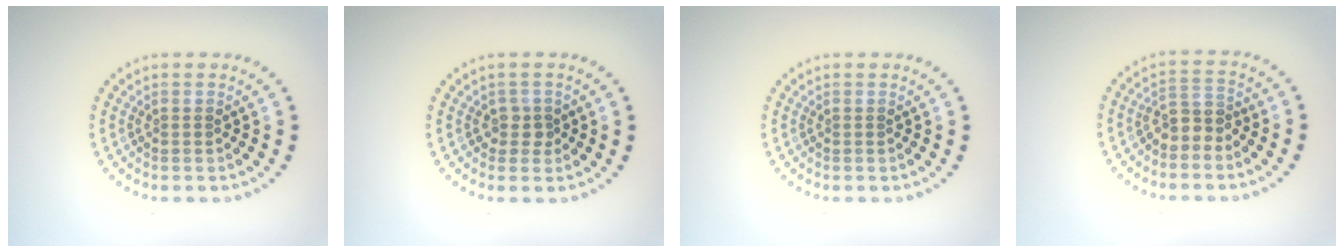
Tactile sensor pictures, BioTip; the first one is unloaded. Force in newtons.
{"total": 1.5, "press": 1.3, "slide": 0.8}
{"total": 0.0}
{"total": 2.3, "press": 2.0, "slide": 1.3}